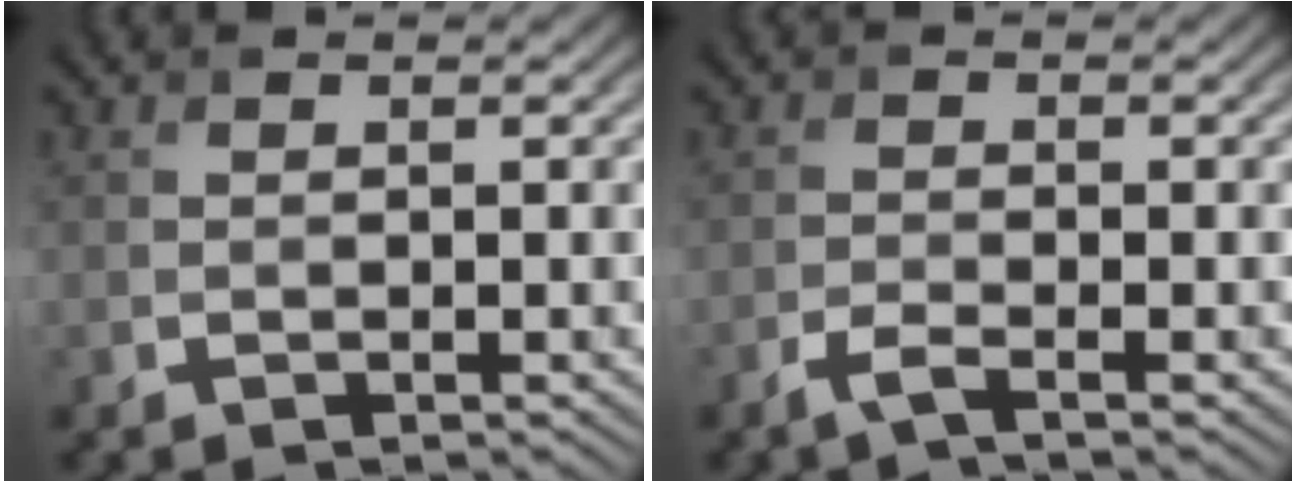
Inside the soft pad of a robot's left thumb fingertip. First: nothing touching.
{"total": 2.1, "force": [-1.5, 0.3, 1.5], "torque": [-0.034, 0.000, -0.037]}